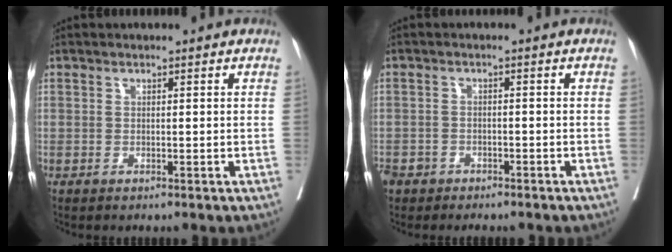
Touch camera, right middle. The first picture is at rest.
{"total": 5.0, "force": [-4.0, 2.8, 1.0], "torque": [-0.018, 0.004, -0.060]}